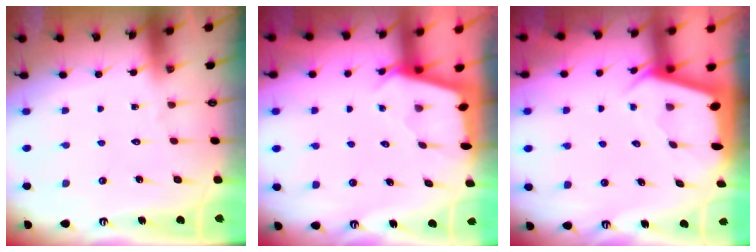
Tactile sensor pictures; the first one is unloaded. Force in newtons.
{"total": 2.5, "press": 2.5, "slide": 0.3}
{"total": 2.9, "press": 2.9, "slide": 0.2}